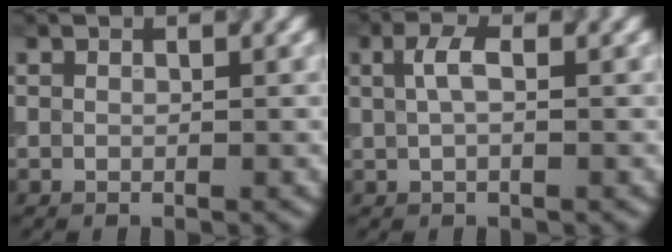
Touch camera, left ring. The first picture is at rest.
{"total": 2.1, "force": [0.6, 0.9, 1.9], "torque": [-0.042, 0.005, 0.010]}